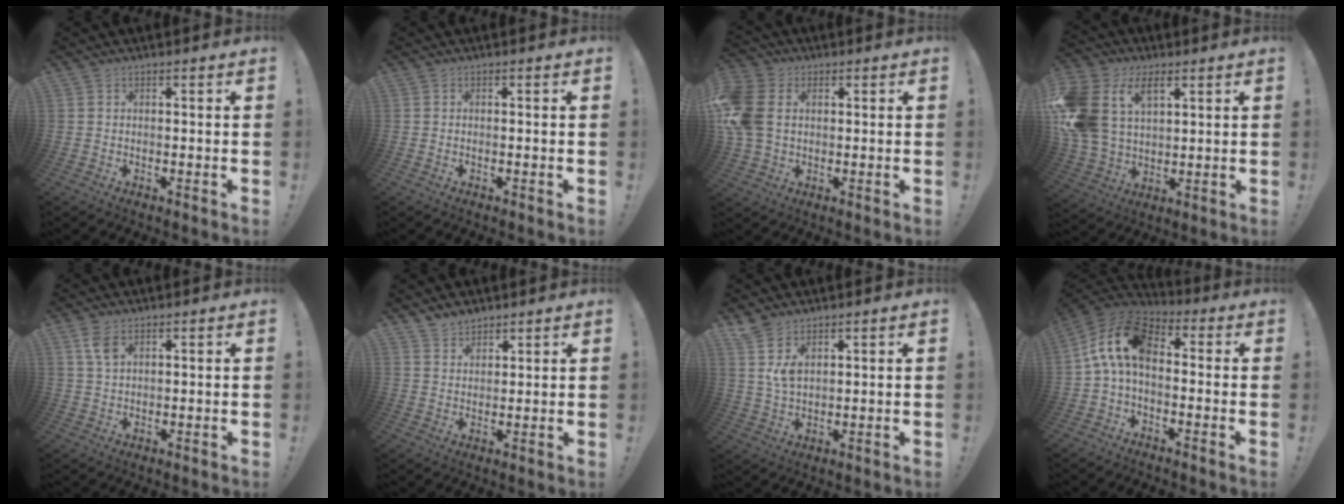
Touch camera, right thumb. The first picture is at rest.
{"total": 0.0}
{"total": 12.1, "force": [1.4, 9.0, 7.9], "torque": [-0.172, 0.004, 0.030]}
{"total": 17.7, "force": [7.2, 12.1, 10.8], "torque": [-0.240, -0.026, 0.135]}
{"total": 4.8, "force": [2.5, 2.4, 3.4], "torque": [-0.054, -0.009, 0.045]}
{"total": 4.4, "force": [3.9, 1.9, 0.6], "torque": [-0.011, -0.027, 0.074]}
{"total": 6.7, "force": [3.8, 3.5, 4.3], "torque": [-0.085, -0.019, 0.070]}
{"total": 14.3, "force": [1.1, 8.0, 11.8], "torque": [-0.213, 0.013, 0.023]}